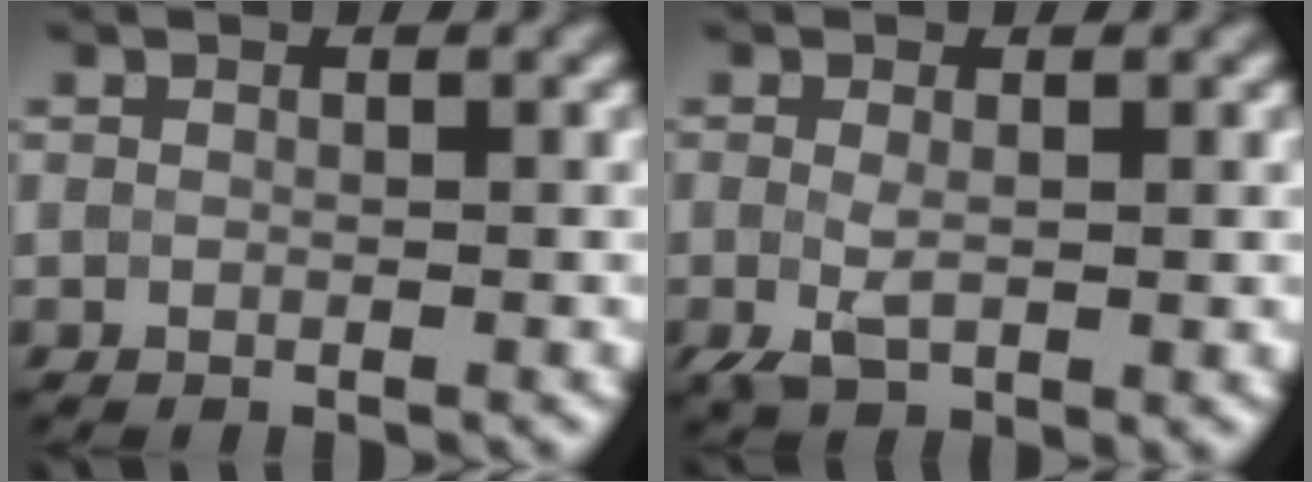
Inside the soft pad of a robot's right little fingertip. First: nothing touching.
{"total": 1.8, "force": [-0.6, 0.8, 1.5], "torque": [-0.046, -0.006, -0.008]}